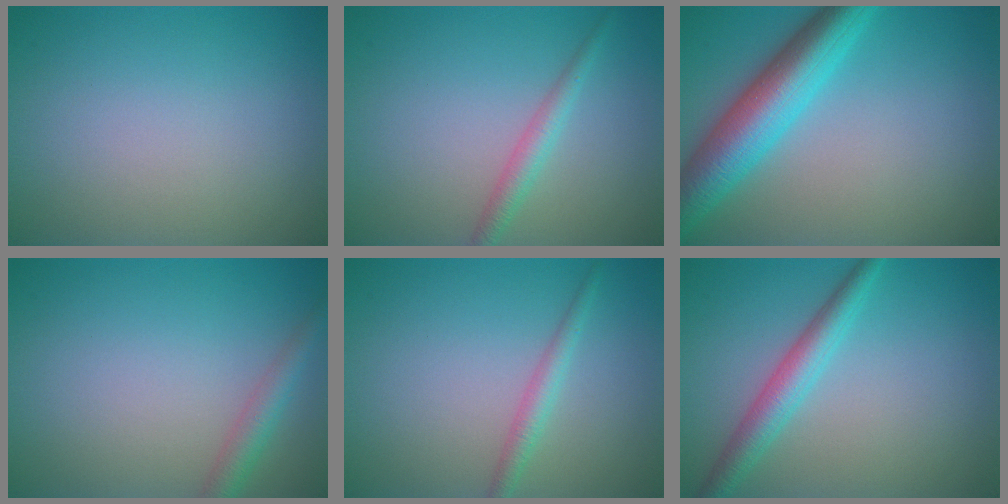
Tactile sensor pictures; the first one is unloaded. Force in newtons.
{"total": 2.0, "press": 2.0, "slide": 0.0}
{"total": 7.5, "press": 7.5, "slide": 0.3}
{"total": 2.4, "press": 2.4, "slide": 0.2}
{"total": 1.7, "press": 1.7, "slide": 0.0}
{"total": 3.4, "press": 3.4, "slide": 0.0}